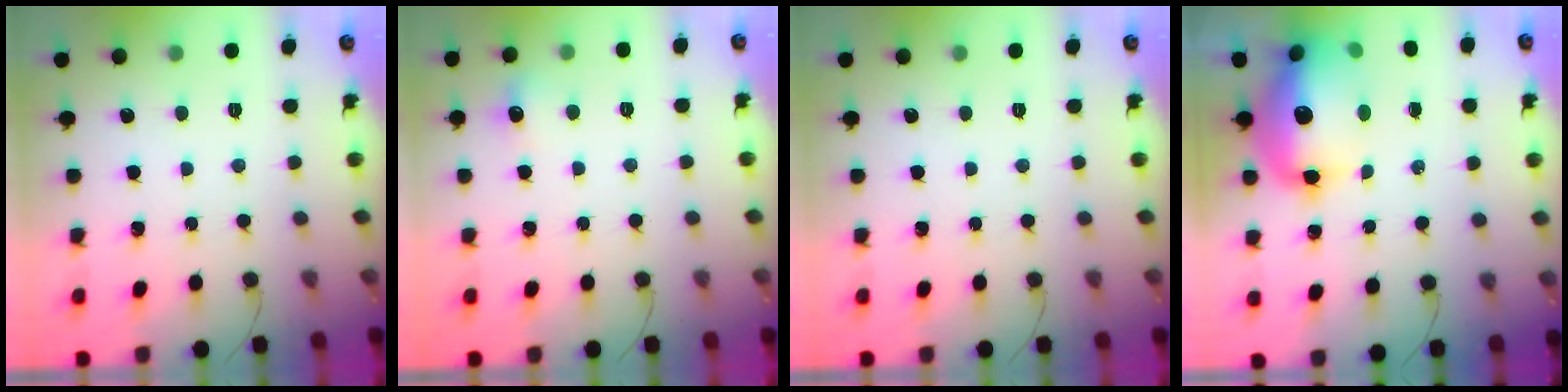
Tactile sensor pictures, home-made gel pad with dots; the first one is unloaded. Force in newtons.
{"total": 5.7, "press": 5.6, "slide": 1.1}
{"total": 0.0}
{"total": 17.0, "press": 16.6, "slide": 3.9}